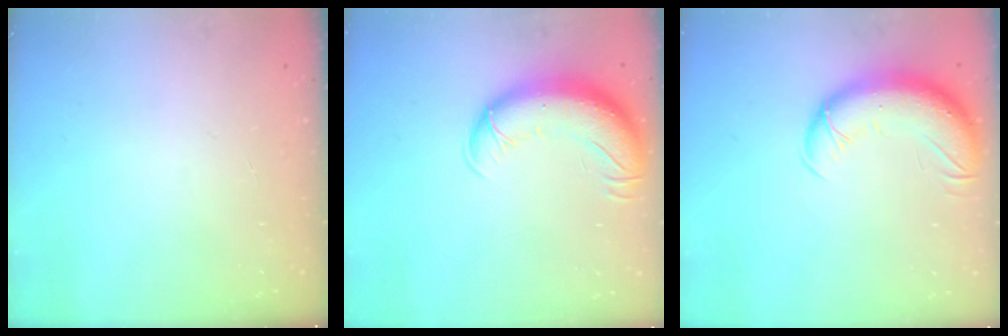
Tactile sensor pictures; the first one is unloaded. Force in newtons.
{"total": 13.6, "press": 13.1, "slide": 3.4}
{"total": 12.3, "press": 11.9, "slide": 3.0}